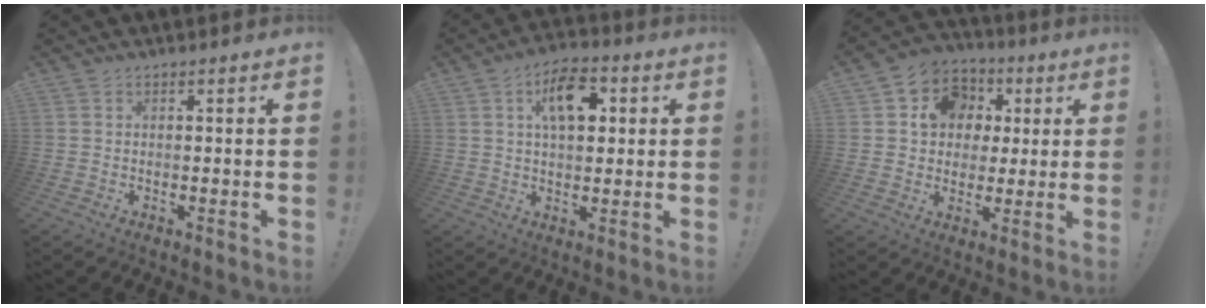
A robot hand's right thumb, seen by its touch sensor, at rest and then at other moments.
{"total": 12.1, "force": [3.9, 6.9, 9.2], "torque": [-0.131, 0.004, 0.065]}
{"total": 11.9, "force": [2.7, 10.7, 4.5], "torque": [-0.065, -0.004, 0.060]}